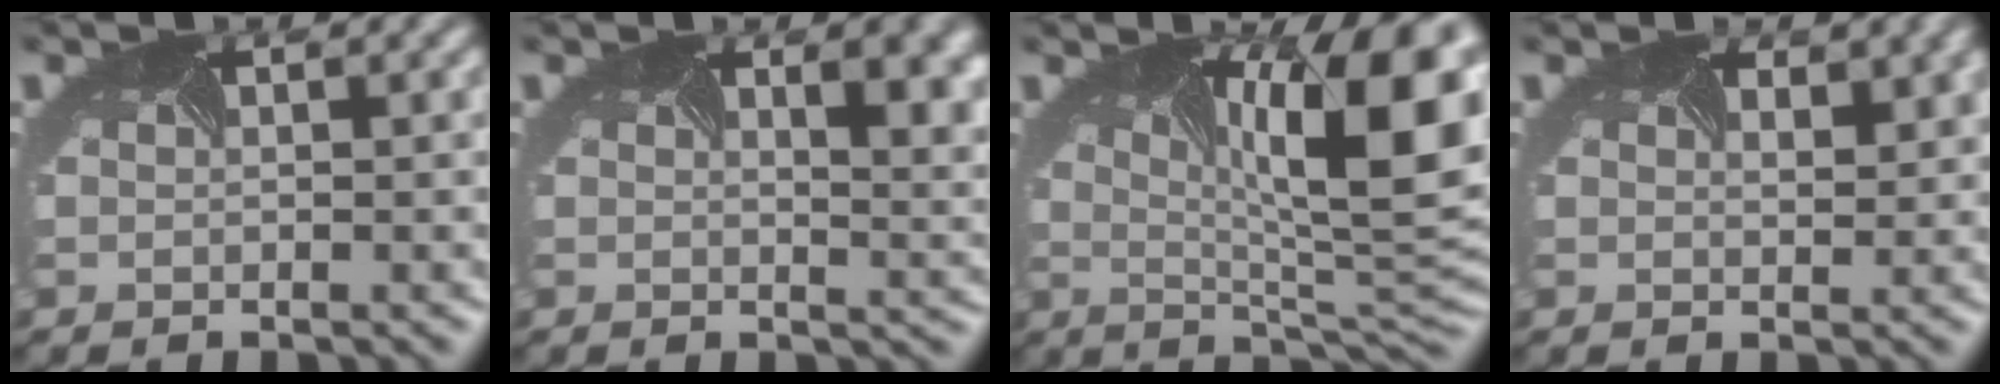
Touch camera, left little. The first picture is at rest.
{"total": 6.9, "force": [2.3, 3.5, 5.5], "torque": [-0.040, 0.016, 0.027]}
{"total": 14.3, "force": [2.8, 4.6, 13.2], "torque": [-0.153, 0.007, 0.041]}
{"total": 2.5, "force": [1.7, 1.2, 1.3], "torque": [-0.009, 0.004, 0.009]}